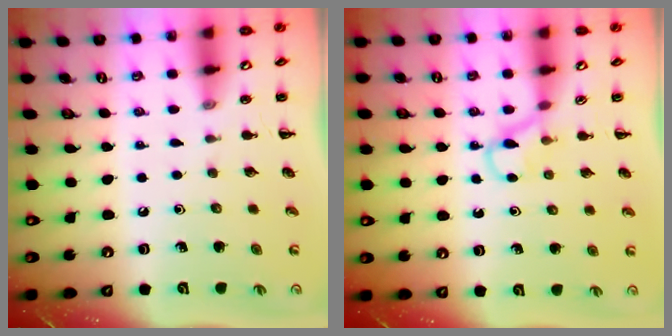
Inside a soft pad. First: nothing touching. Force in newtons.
{"total": 3.5, "press": 3.3, "slide": 1.2}